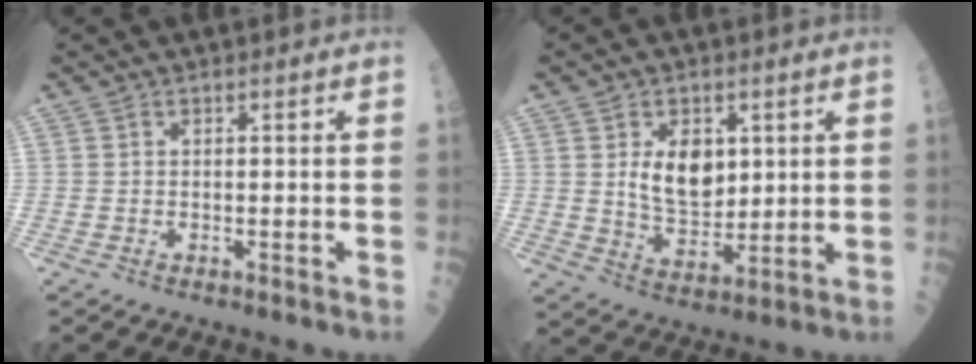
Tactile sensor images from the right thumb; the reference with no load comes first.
{"total": 9.4, "force": [2.4, 6.0, 6.9], "torque": [-0.086, -0.021, 0.055]}